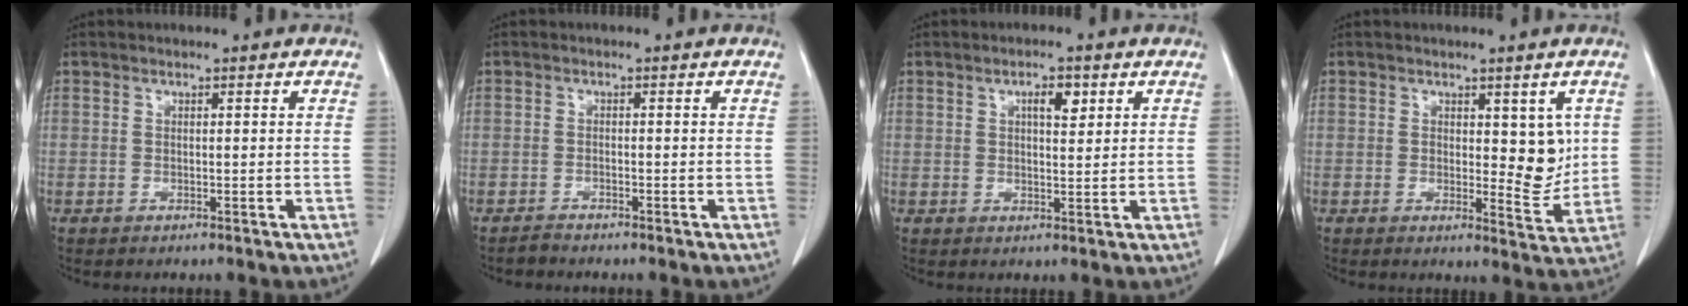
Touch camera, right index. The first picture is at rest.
{"total": 1.2, "force": [-1.2, 0.1, 0.1], "torque": [-0.003, -0.002, -0.022]}
{"total": 3.3, "force": [1.5, 1.2, 2.7], "torque": [-0.045, 0.000, 0.023]}
{"total": 5.5, "force": [1.2, 2.8, 4.5], "torque": [-0.049, -0.010, 0.020]}